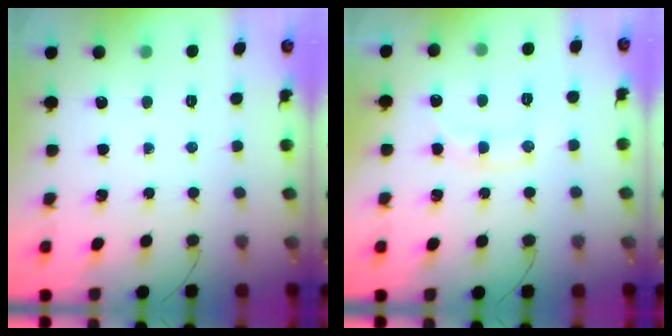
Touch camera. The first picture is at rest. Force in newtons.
{"total": 10.2, "press": 10.2, "slide": 0.6}